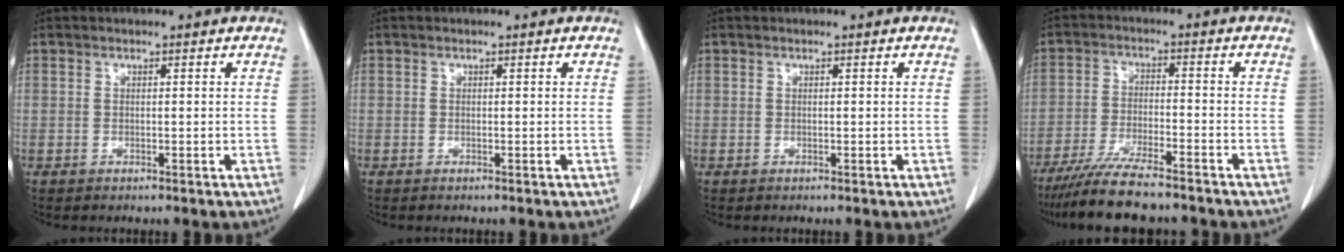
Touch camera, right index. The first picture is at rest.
{"total": 0.0}
{"total": 0.0}
{"total": 10.6, "force": [-9.1, 1.0, 5.4], "torque": [-0.092, -0.028, -0.150]}